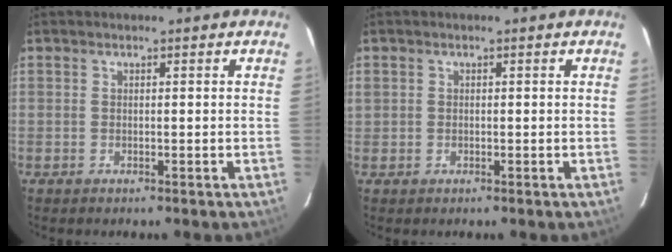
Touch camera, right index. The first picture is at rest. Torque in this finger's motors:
{"motor_torque": [0.59, 0.11, 0.21, 0.05]}